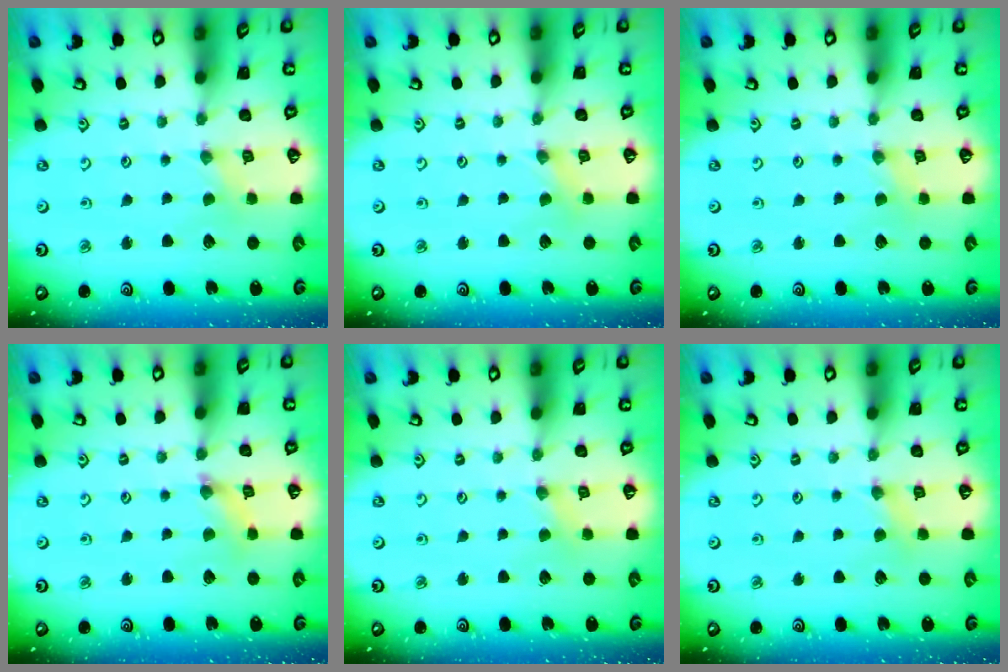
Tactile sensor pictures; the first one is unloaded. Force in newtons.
{"total": 1.3, "press": 1.3, "slide": 0.2}
{"total": 0.0}
{"total": 2.1, "press": 2.1, "slide": 0.4}
{"total": 1.8, "press": 1.7, "slide": 0.5}
{"total": 2.4, "press": 2.4, "slide": 0.5}